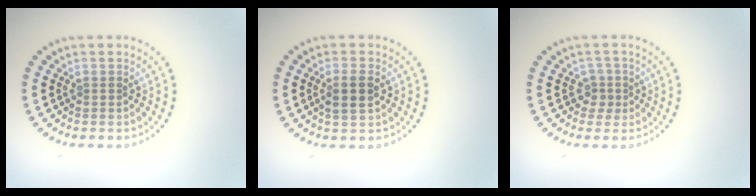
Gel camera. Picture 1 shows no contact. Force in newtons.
{"total": 2.4, "press": 2.3, "slide": 0.7}
{"total": 1.8, "press": 1.4, "slide": 1.2}